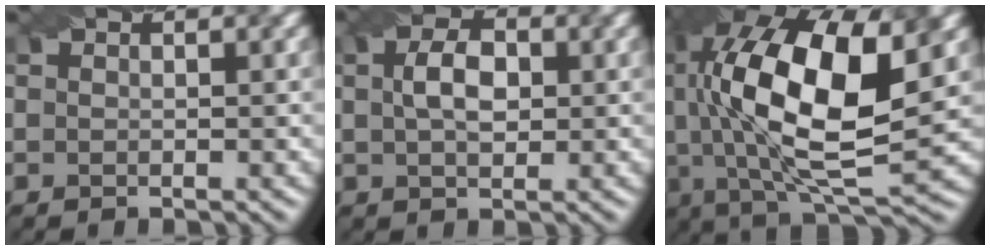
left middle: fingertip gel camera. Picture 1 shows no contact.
{"total": 3.7, "force": [0.5, 2.2, 3.0], "torque": [-0.059, 0.006, 0.007]}
{"total": 16.5, "force": [3.0, 6.8, 14.8], "torque": [-0.283, 0.007, 0.052]}